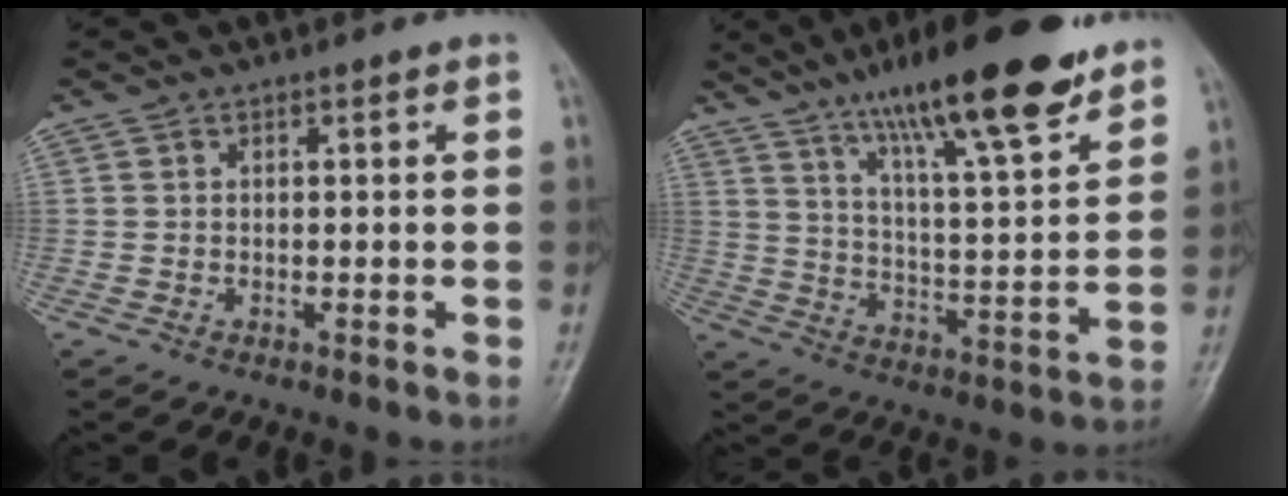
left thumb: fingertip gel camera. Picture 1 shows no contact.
{"total": 20.5, "force": [14.1, 3.9, 14.3], "torque": [-0.207, -0.058, 0.230]}